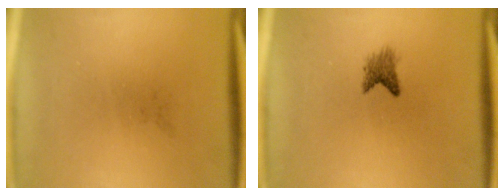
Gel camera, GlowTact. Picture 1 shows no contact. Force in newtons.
{"total": 2.1}